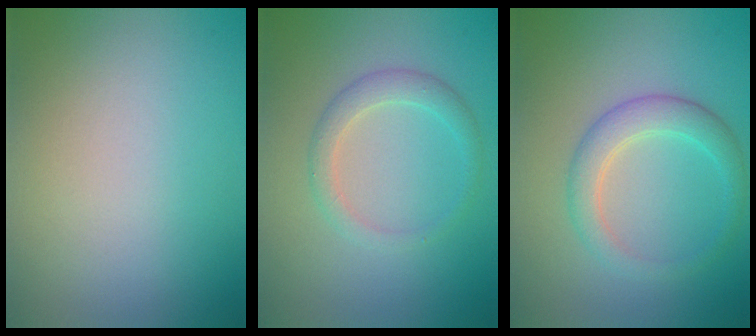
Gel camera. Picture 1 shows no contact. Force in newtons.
{"total": 2.2, "press": 2.2, "slide": 0.1}
{"total": 3.0, "press": 3.0, "slide": 0.1}